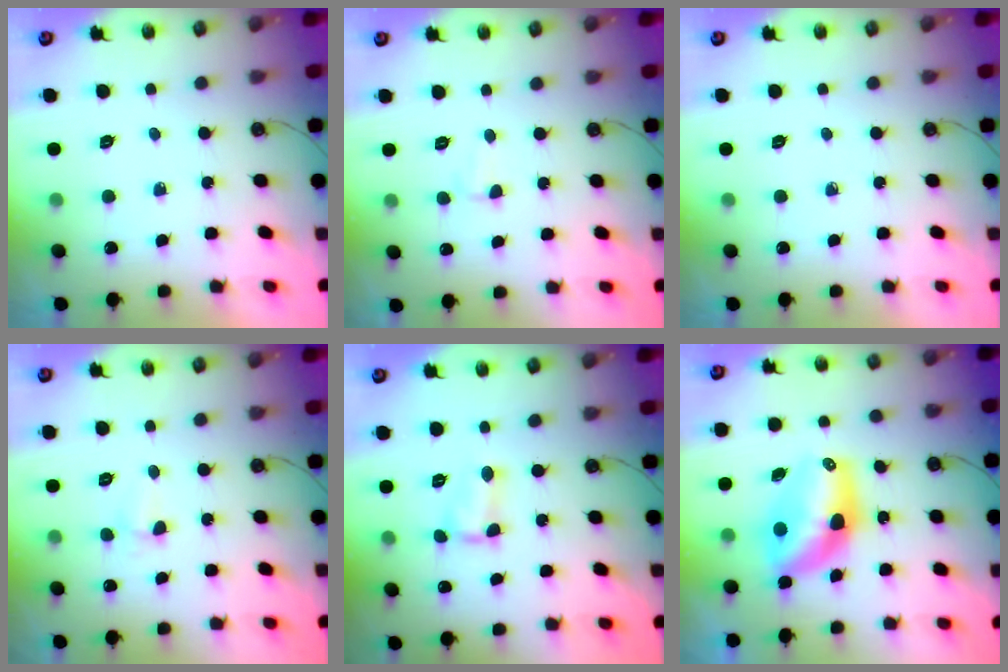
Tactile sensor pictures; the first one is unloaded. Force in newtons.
{"total": 3.7, "press": 1.9, "slide": 3.2}
{"total": 0.0}
{"total": 2.7, "press": 2.0, "slide": 1.8}
{"total": 2.5, "press": 2.5, "slide": 0.2}
{"total": 11.9, "press": 11.3, "slide": 3.6}